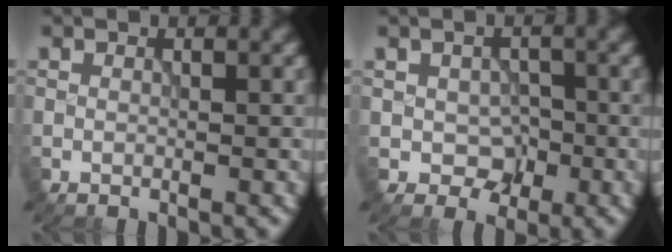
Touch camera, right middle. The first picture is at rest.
{"total": 2.7, "force": [-0.5, 2.1, 1.6], "torque": [-0.026, -0.005, -0.008]}